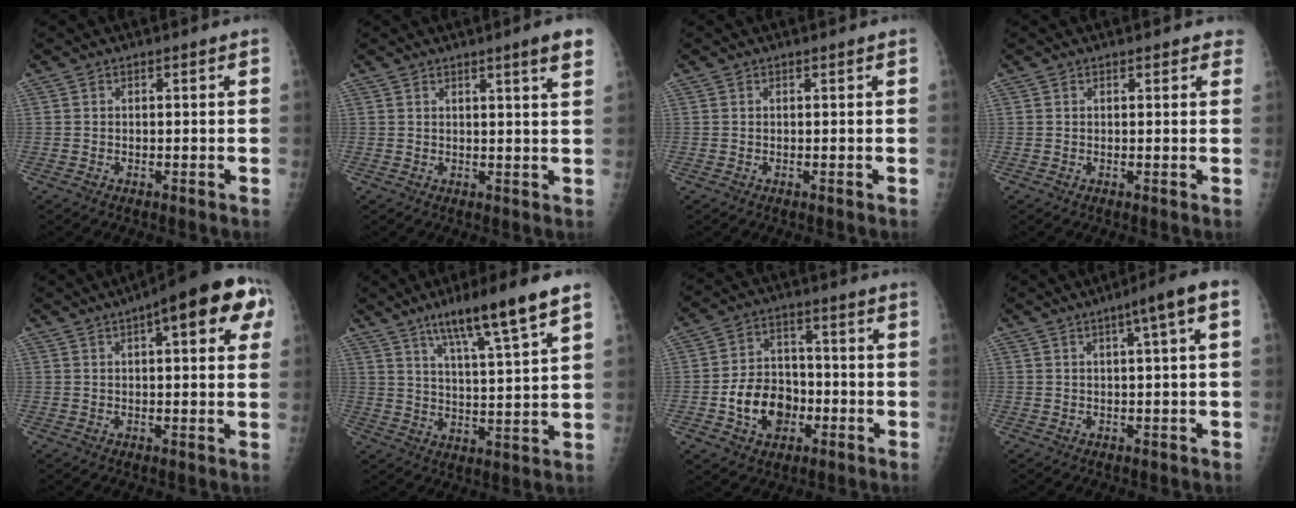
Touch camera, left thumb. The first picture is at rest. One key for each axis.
{"total": 4.7, "fx": 2.8, "fy": -0.2, "fz": 3.7, "tx": -0.046, "ty": -0.015, "tz": 0.035}
{"total": 0.0}
{"total": 1.6, "fx": 1.2, "fy": 0.8, "fz": 0.7, "tx": 0.010, "ty": 0.000, "tz": 0.007}
{"total": 14.3, "fx": 5.5, "fy": 4.7, "fz": 12.4, "tx": -0.134, "ty": 0.012, "tz": 0.060}
{"total": 13.5, "fx": 8.4, "fy": 0.9, "fz": 10.6, "tx": -0.176, "ty": -0.033, "tz": 0.140}
{"total": 11.3, "fx": -3.5, "fy": 8.5, "fz": 6.5, "tx": -0.077, "ty": 0.028, "tz": -0.059}
{"total": 6.2, "fx": 1.9, "fy": 0.3, "fz": 5.9, "tx": -0.089, "ty": 0.017, "tz": 0.024}